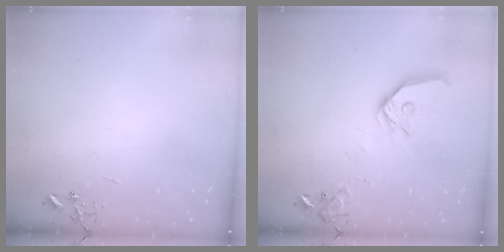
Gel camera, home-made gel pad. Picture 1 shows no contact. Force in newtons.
{"total": 14.7, "press": 14.6, "slide": 1.9}